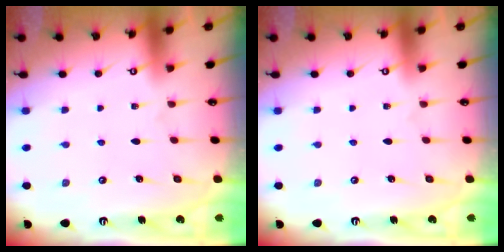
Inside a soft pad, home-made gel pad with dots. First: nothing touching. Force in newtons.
{"total": 0.0}